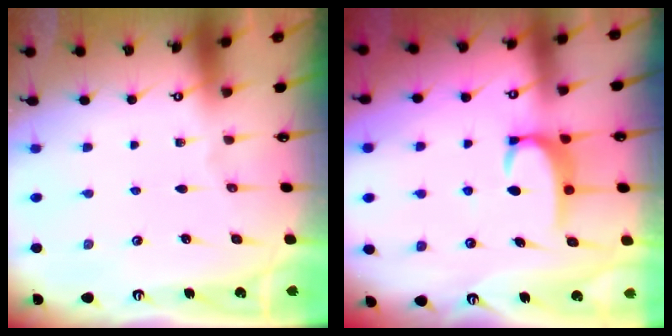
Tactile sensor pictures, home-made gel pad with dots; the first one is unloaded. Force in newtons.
{"total": 3.3, "press": 3.3, "slide": 0.5}